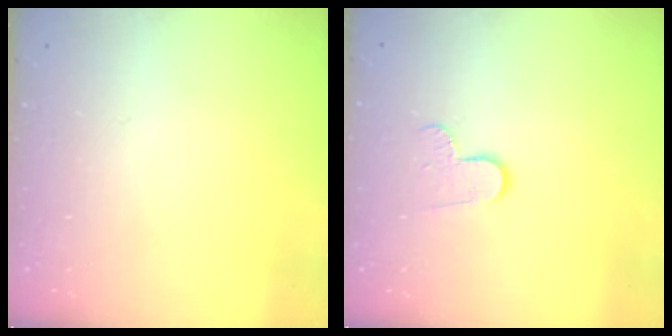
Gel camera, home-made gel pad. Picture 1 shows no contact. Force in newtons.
{"total": 6.0, "press": 6.0, "slide": 0.6}